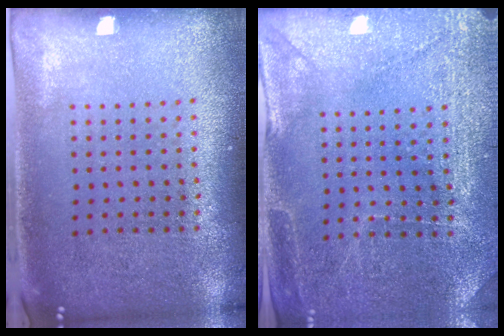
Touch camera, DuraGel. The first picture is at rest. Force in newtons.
{"total": 2.9, "press": 2.8, "slide": 0.3}